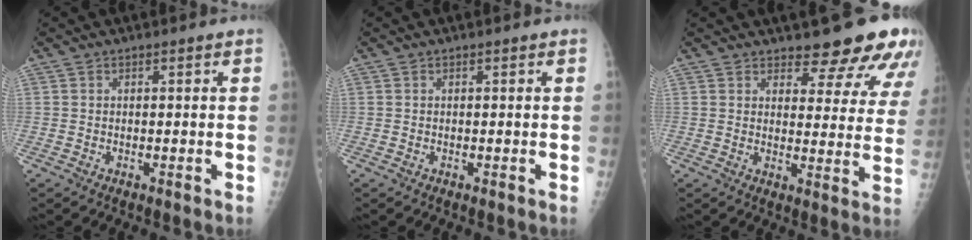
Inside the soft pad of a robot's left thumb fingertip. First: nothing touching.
{"total": 0.0}
{"total": 12.2, "force": [10.3, 4.2, 5.1], "torque": [-0.017, -0.070, 0.110]}